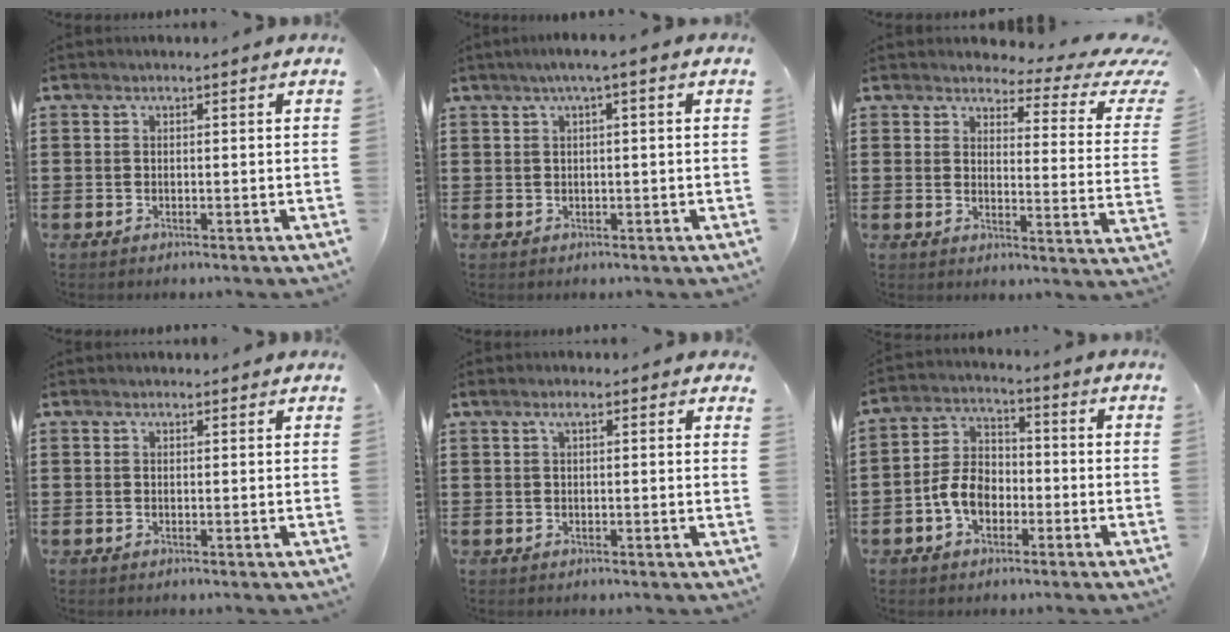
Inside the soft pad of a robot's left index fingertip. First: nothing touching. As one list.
[{"total": 1.9, "force": [0.2, 0.0, 1.9], "torque": [-0.033, -0.001, 0.002]}, {"total": 4.3, "force": [3.4, 1.2, 2.4], "torque": [-0.049, -0.025, 0.052]}, {"total": 0.6, "force": [0.5, 0.3, 0.2], "torque": [-0.006, 0.001, 0.011]}, {"total": 2.0, "force": [1.1, 0.5, 1.6], "torque": [-0.035, 0.003, 0.020]}, {"total": 6.3, "force": [-2.3, 4.2, 4.1], "torque": [-0.102, 0.007, -0.051]}]